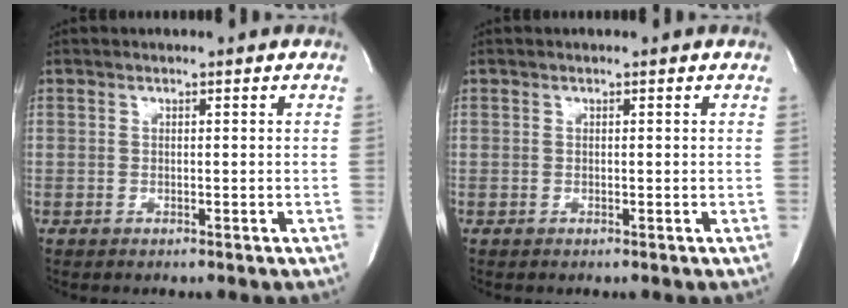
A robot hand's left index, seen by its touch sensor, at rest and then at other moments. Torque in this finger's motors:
{"motor_torque": [0.00, 0.00, 0.00, -0.01]}